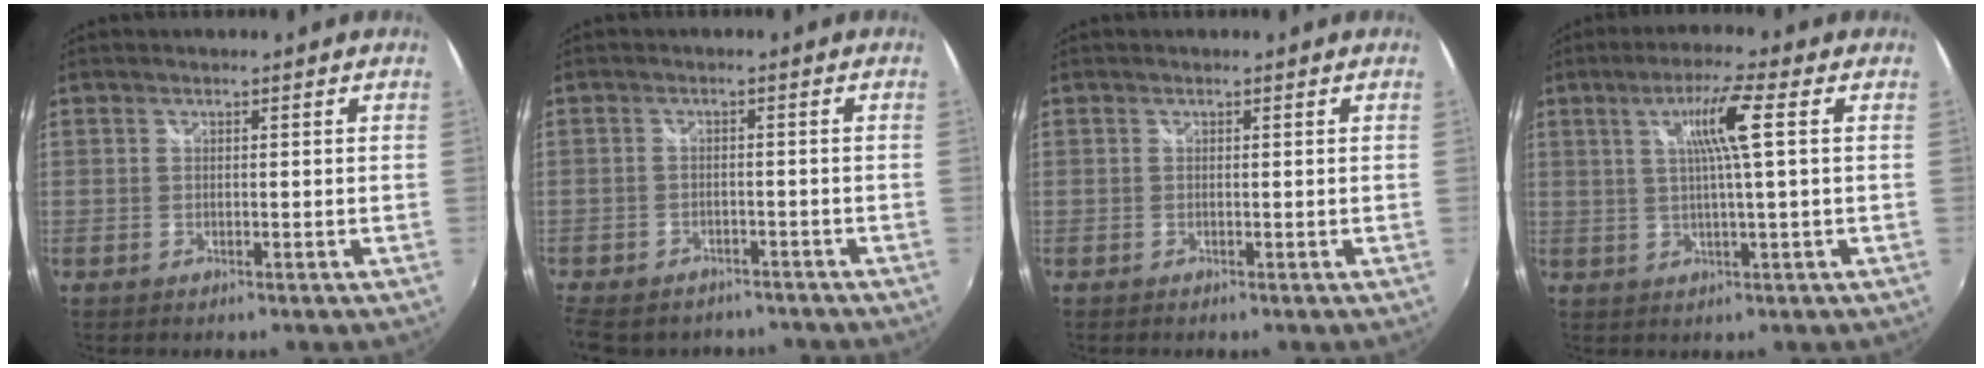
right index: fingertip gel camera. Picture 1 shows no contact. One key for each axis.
{"total": 11.4, "fx": -8.8, "fy": 5.9, "fz": 4.2, "tx": -0.116, "ty": -0.023, "tz": -0.132}
{"total": 0.0}
{"total": 7.2, "fx": 1.9, "fy": -0.5, "fz": 6.9, "tx": -0.122, "ty": 0.004, "tz": 0.034}